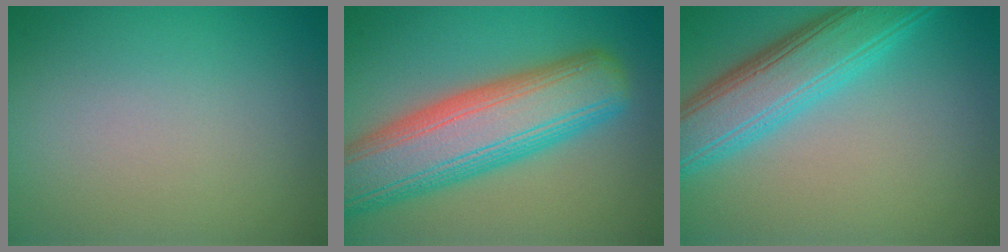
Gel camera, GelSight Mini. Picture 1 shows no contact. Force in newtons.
{"total": 10.8, "press": 10.8, "slide": 0.4}
{"total": 6.9, "press": 6.9, "slide": 0.1}